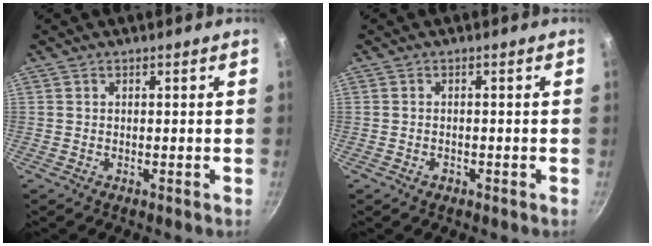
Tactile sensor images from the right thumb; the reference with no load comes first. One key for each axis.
{"total": 1.2, "fx": -0.7, "fy": 0.8, "fz": 0.6, "tx": -0.011, "ty": 0.005, "tz": -0.010}